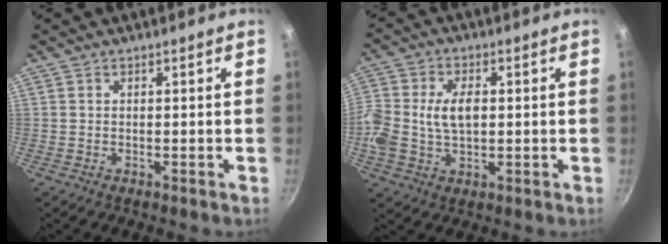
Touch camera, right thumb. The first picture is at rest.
{"total": 11.3, "force": [0.4, 7.4, 8.5], "torque": [-0.175, 0.024, 0.001]}